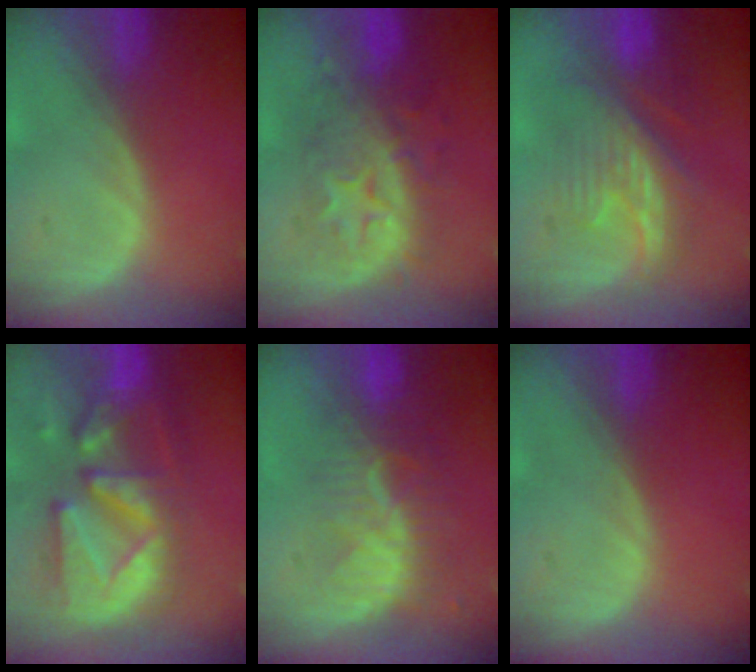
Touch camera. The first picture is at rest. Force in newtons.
{"total": 8.3, "press": 8.1, "slide": 1.5}
{"total": 8.4, "press": 8.1, "slide": 2.1}
{"total": 12.5, "press": 11.0, "slide": 5.9}
{"total": 8.1, "press": 7.4, "slide": 3.5}
{"total": 0.0}